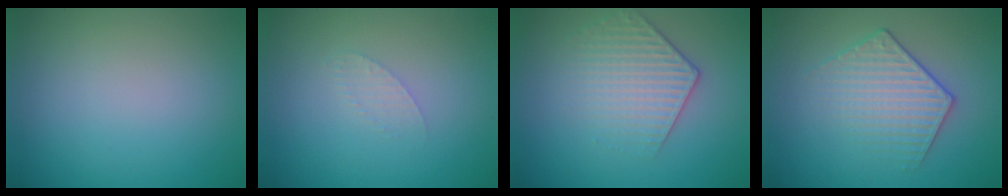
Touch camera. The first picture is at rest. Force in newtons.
{"total": 1.0, "press": 1.0, "slide": 0.1}
{"total": 3.2, "press": 3.1, "slide": 0.9}
{"total": 3.6, "press": 3.2, "slide": 1.6}